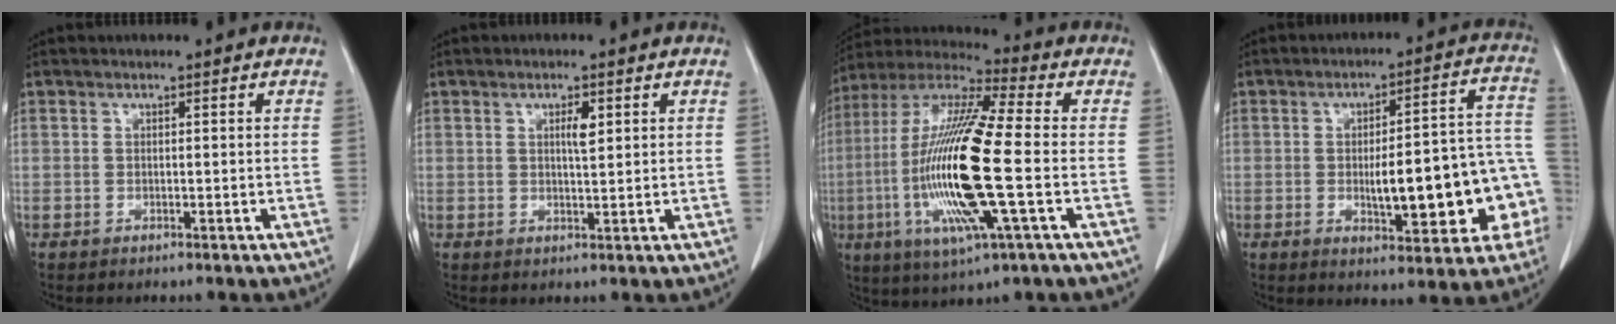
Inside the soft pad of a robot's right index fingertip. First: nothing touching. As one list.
[{"total": 2.4, "force": [0.9, 0.5, 2.2], "torque": [-0.038, -0.001, 0.015]}, {"total": 20.3, "force": [-3.4, 1.6, 20.0], "torque": [-0.424, -0.013, -0.069]}, {"total": 16.9, "force": [-3.3, 4.3, 16.0], "torque": [-0.164, 0.039, -0.029]}]